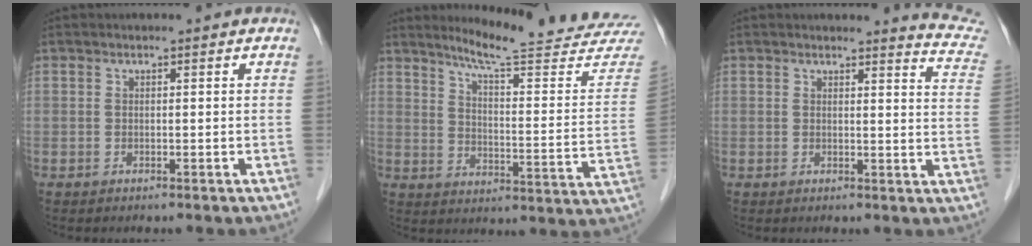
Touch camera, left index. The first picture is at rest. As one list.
[{"total": 22.7, "force": [21.2, 0.1, 7.9], "torque": [-0.113, -0.108, 0.261]}, {"total": 7.5, "force": [7.5, -0.2, 0.1], "torque": [0.005, -0.074, 0.054]}]